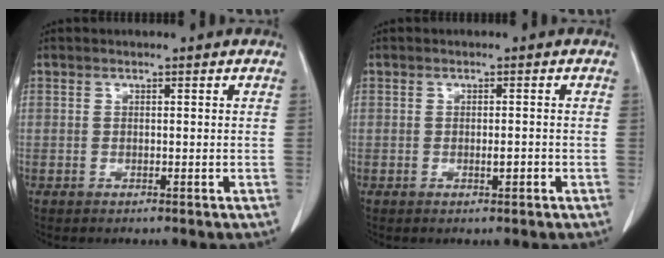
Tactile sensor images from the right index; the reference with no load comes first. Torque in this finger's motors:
{"motor_torque": [0.03, 0.06, 0.01, 0.02]}